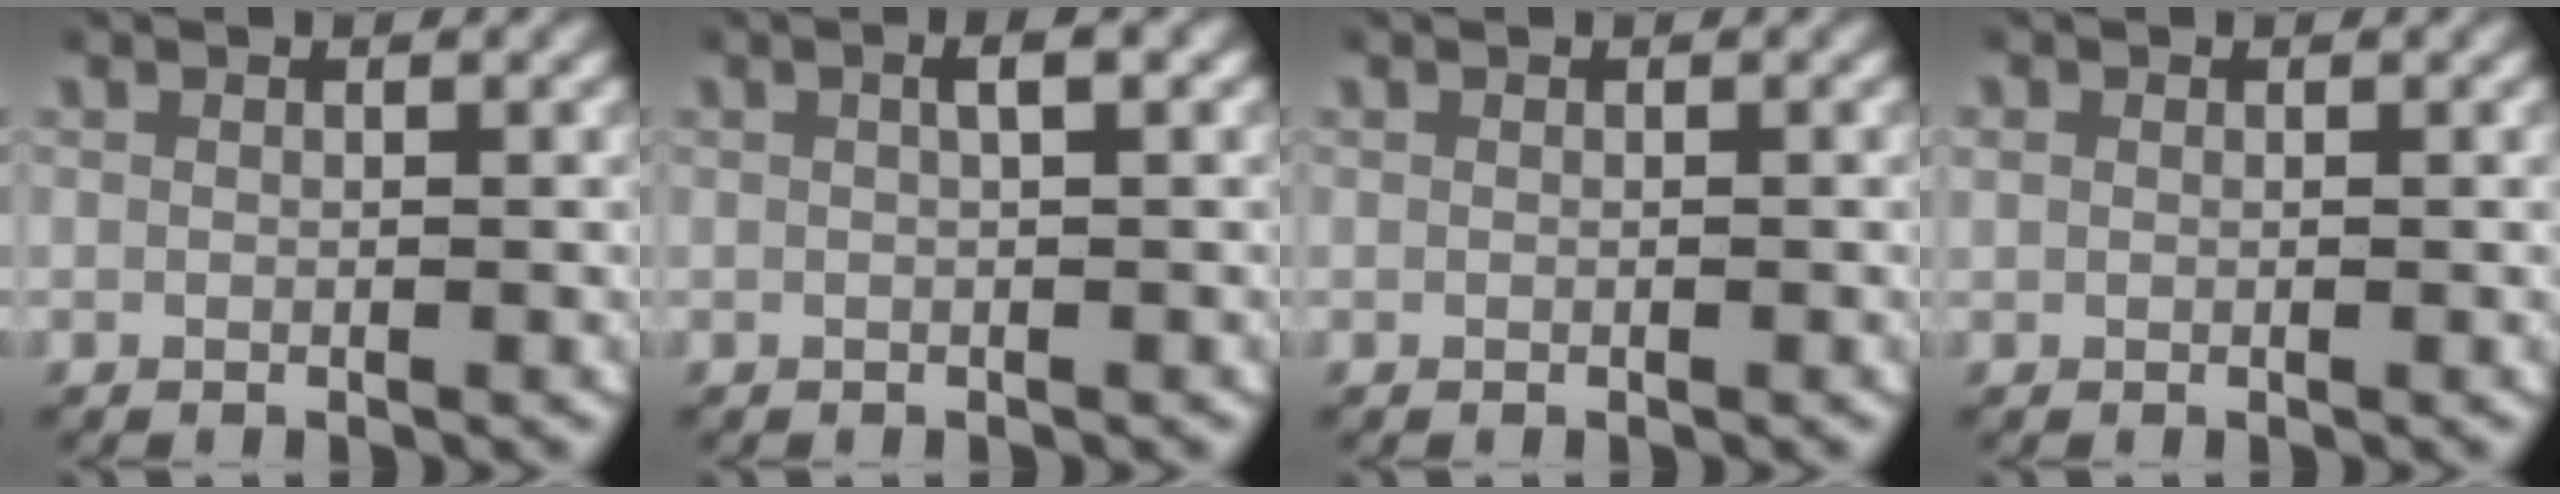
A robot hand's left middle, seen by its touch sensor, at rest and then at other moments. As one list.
[{"total": 1.4, "force": [0.4, 0.1, 1.4], "torque": [-0.019, 0.012, 0.004]}, {"total": 0.0}, {"total": 0.8, "force": [0.2, 0.8, 0.3], "torque": [-0.011, 0.001, 0.003]}]